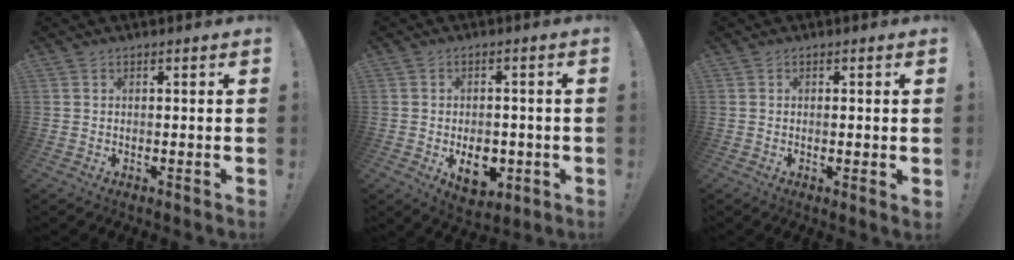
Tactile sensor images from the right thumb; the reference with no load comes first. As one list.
[{"total": 8.8, "force": [-2.7, 6.0, 5.8], "torque": [-0.061, 0.009, -0.040]}, {"total": 1.0, "force": [0.1, 0.0, 1.0], "torque": [-0.009, -0.004, 0.001]}]